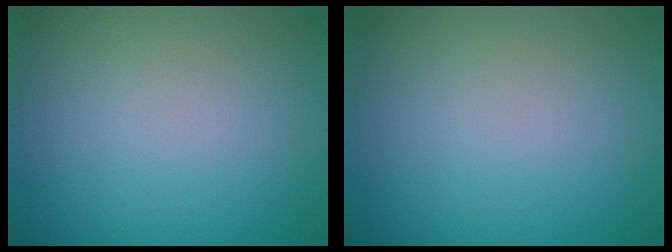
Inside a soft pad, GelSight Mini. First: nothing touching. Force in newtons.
{"total": 0.0}